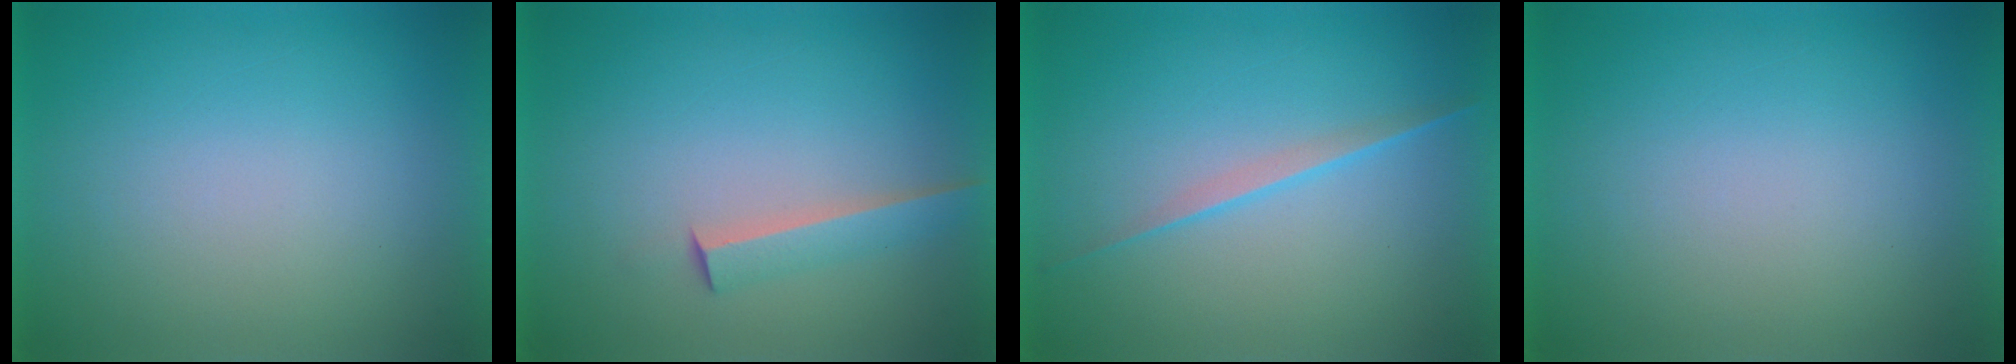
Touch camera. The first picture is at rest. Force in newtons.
{"total": 2.7}
{"total": 2.1}
{"total": 1.1}